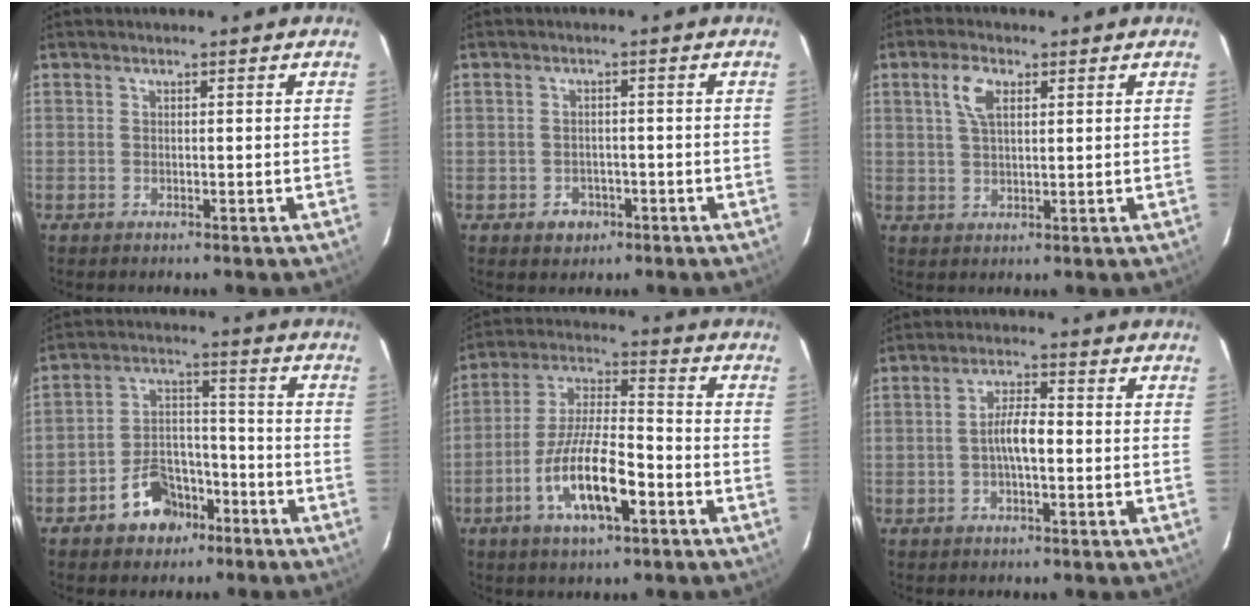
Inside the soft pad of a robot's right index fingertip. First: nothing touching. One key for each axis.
{"total": 3.5, "fx": -1.7, "fy": 3.0, "fz": 0.8, "tx": -0.022, "ty": 0.006, "tz": -0.018}
{"total": 4.9, "fx": 2.0, "fy": 2.4, "fz": 3.8, "tx": -0.073, "ty": 0.010, "tz": 0.039}
{"total": 9.8, "fx": -6.2, "fy": 6.4, "fz": 4.2, "tx": -0.084, "ty": 0.034, "tz": -0.089}
{"total": 13.9, "fx": -6.0, "fy": 4.1, "fz": 11.8, "tx": -0.241, "ty": -0.006, "tz": -0.109}
{"total": 4.8, "fx": -0.8, "fy": 1.4, "fz": 4.5, "tx": -0.084, "ty": 0.009, "tz": -0.015}